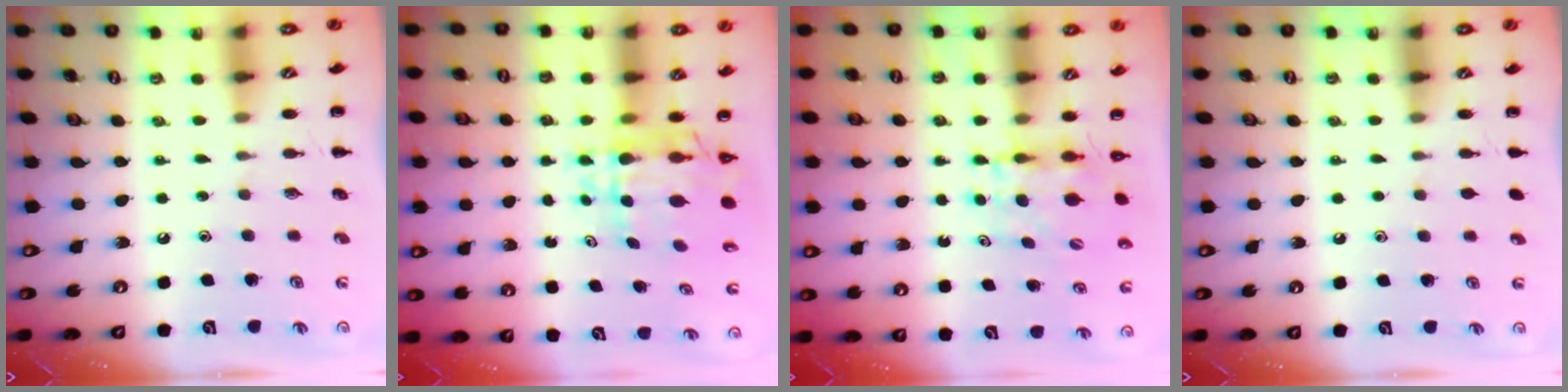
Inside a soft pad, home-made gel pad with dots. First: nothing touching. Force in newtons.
{"total": 7.1, "press": 6.5, "slide": 2.9}
{"total": 4.9, "press": 4.9, "slide": 0.1}
{"total": 1.1, "press": 1.1, "slide": 0.2}